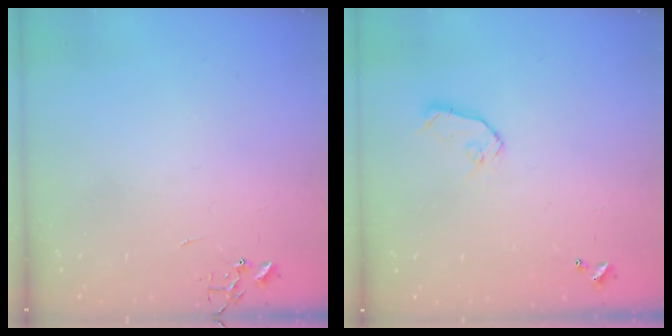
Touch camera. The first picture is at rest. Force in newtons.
{"total": 7.3, "press": 7.3, "slide": 0.4}